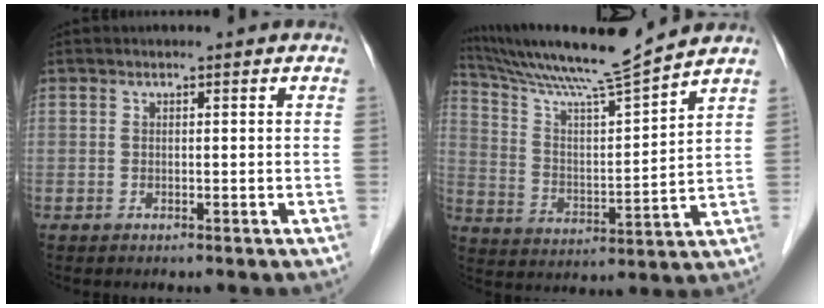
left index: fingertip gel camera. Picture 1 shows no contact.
{"total": 14.4, "force": [13.1, -2.0, 5.6], "torque": [-0.111, -0.010, 0.229]}